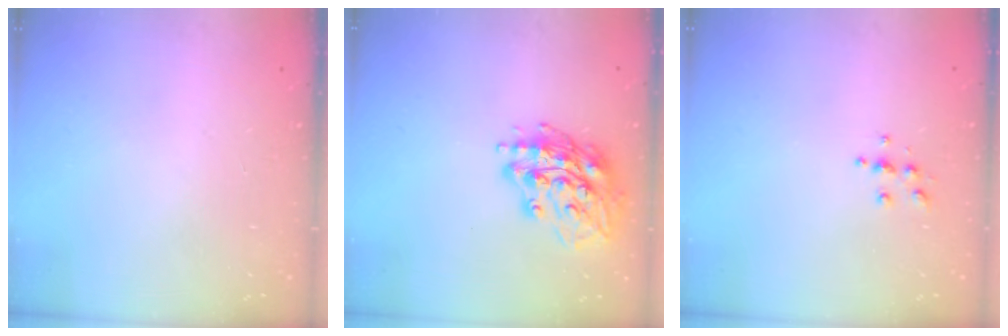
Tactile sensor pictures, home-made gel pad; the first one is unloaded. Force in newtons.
{"total": 16.0, "press": 16.0, "slide": 1.4}
{"total": 4.9, "press": 4.9, "slide": 0.5}